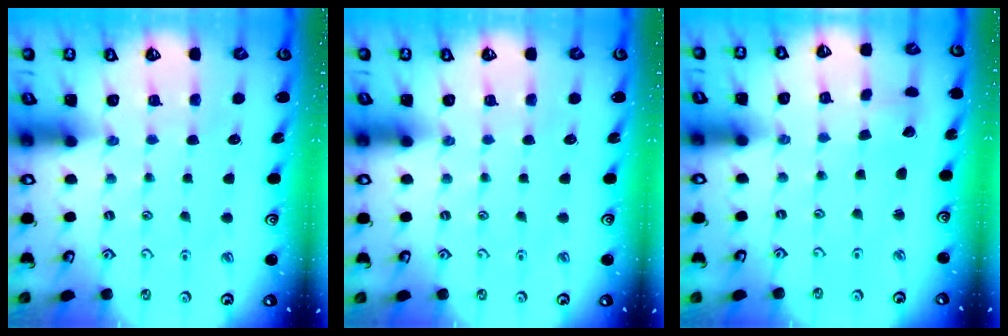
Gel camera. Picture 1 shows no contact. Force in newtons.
{"total": 0.0}
{"total": 2.3, "press": 2.3, "slide": 0.1}